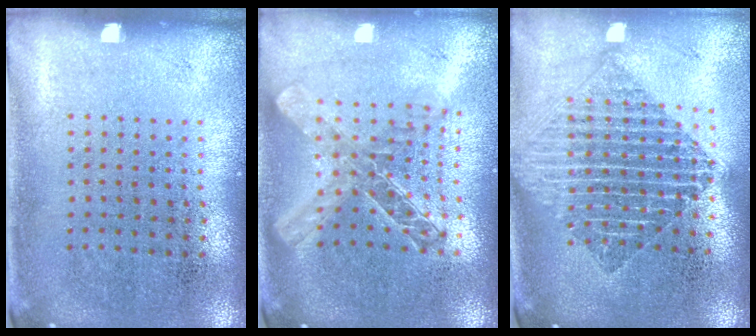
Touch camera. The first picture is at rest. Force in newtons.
{"total": 1.9, "press": 1.7, "slide": 1.0}
{"total": 2.1, "press": 1.7, "slide": 1.2}